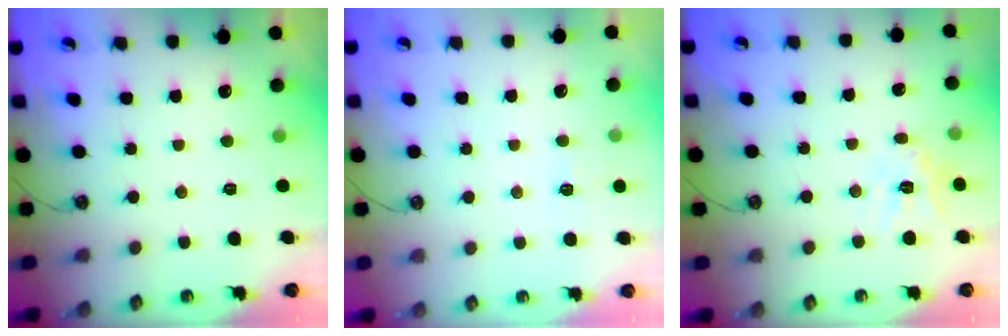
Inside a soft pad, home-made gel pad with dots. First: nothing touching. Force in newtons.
{"total": 2.5, "press": 2.4, "slide": 0.4}
{"total": 11.7, "press": 11.7, "slide": 1.1}